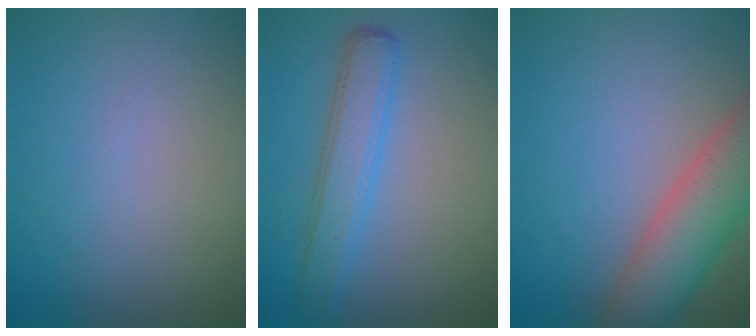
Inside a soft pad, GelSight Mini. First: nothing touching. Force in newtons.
{"total": 4.0, "press": 4.0, "slide": 0.0}
{"total": 7.6, "press": 7.6, "slide": 0.5}